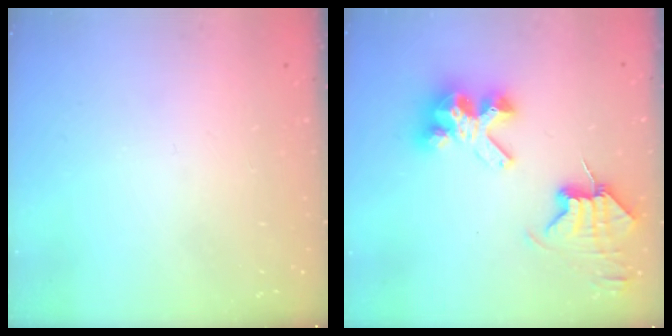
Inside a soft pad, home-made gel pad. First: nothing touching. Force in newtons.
{"total": 9.9, "press": 9.9, "slide": 1.1}